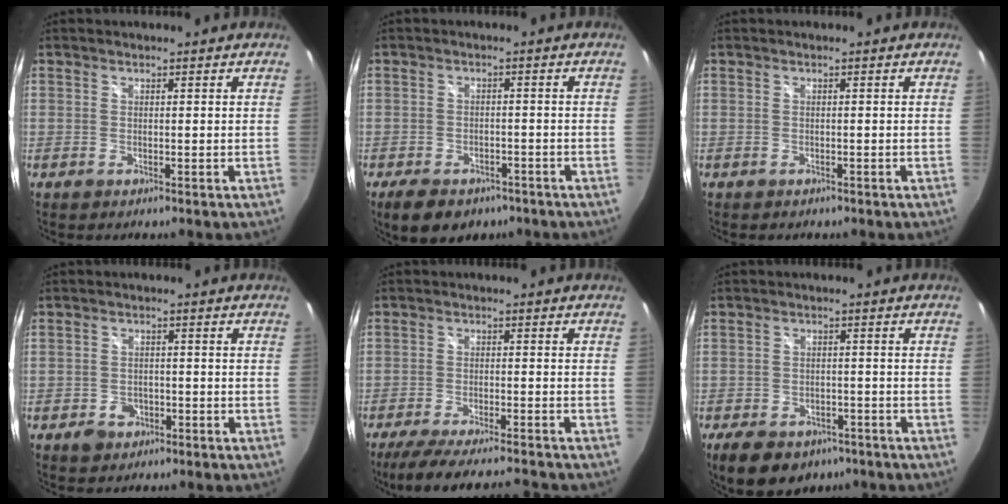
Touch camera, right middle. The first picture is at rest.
{"total": 8.7, "force": [-6.1, 4.7, 4.2], "torque": [-0.090, -0.009, -0.085]}
{"total": 0.7, "force": [-0.6, 0.3, 0.1], "torque": [-0.006, -0.002, -0.007]}
{"total": 3.7, "force": [-2.1, 2.8, 1.2], "torque": [-0.034, 0.005, -0.029]}
{"total": 12.5, "force": [-11.1, 0.8, 5.6], "torque": [-0.121, -0.018, -0.178]}
{"total": 10.7, "force": [-7.2, 6.2, 5.0], "torque": [-0.115, -0.004, -0.100]}